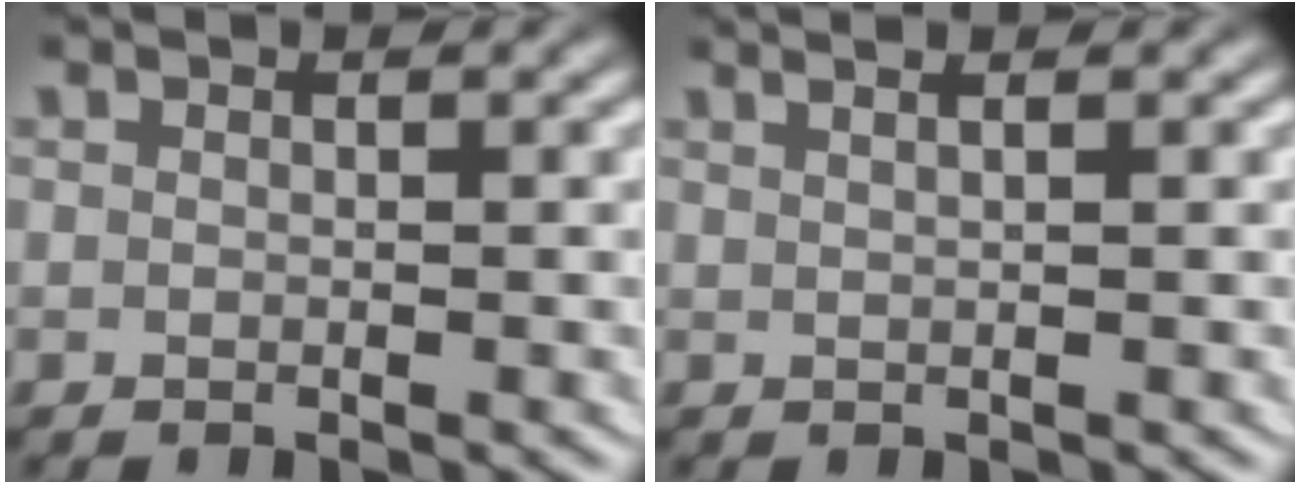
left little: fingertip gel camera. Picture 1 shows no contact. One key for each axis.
{"total": 2.9, "fx": 2.0, "fy": 0.5, "fz": 2.1, "tx": -0.021, "ty": 0.013, "tz": 0.029}